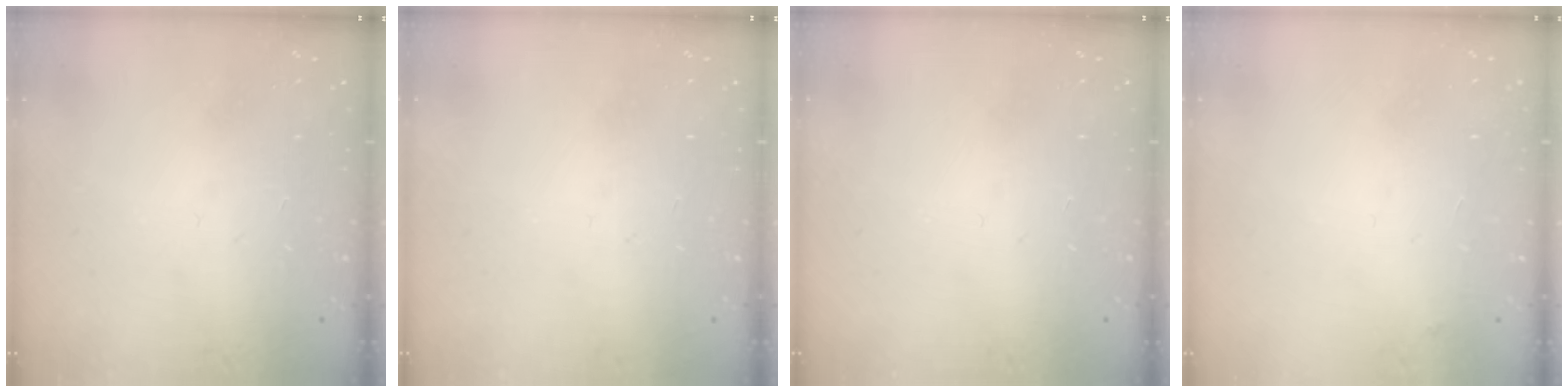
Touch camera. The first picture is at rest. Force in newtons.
{"total": 0.0}
{"total": 0.0}
{"total": 2.5, "press": 2.4, "slide": 0.4}